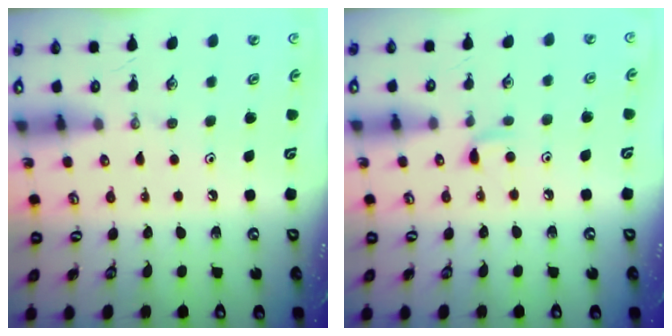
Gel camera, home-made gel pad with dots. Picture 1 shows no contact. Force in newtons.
{"total": 4.8, "press": 4.7, "slide": 0.6}